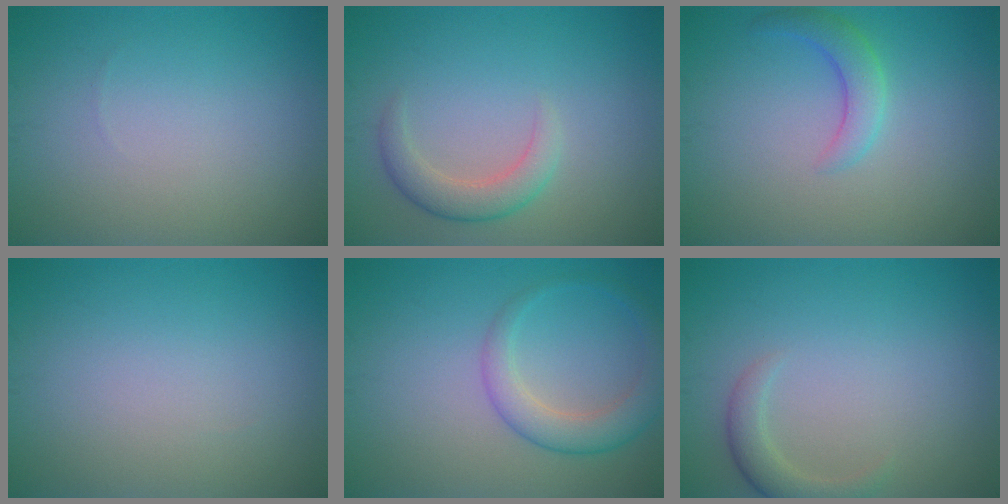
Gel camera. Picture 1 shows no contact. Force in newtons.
{"total": 2.8, "press": 2.8, "slide": 0.2}
{"total": 2.6, "press": 2.6, "slide": 0.1}
{"total": 0.0}
{"total": 2.9, "press": 2.8, "slide": 0.1}
{"total": 2.2, "press": 2.2, "slide": 0.2}